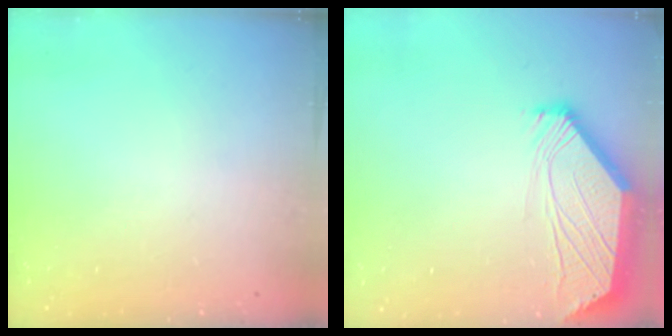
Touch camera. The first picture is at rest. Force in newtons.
{"total": 2.6, "press": 2.6, "slide": 0.5}